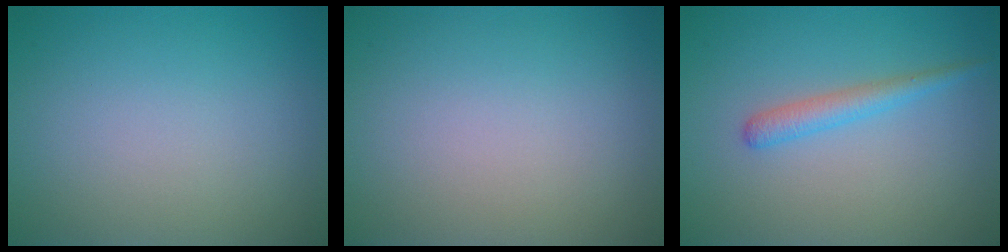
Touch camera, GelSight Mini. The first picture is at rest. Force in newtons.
{"total": 0.0}
{"total": 1.9, "press": 1.9, "slide": 0.1}